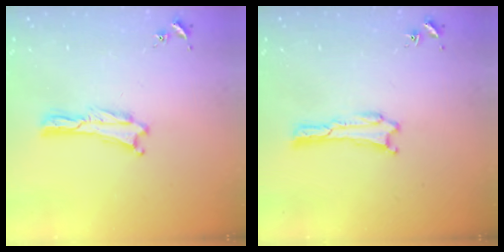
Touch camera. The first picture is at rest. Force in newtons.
{"total": 0.0}